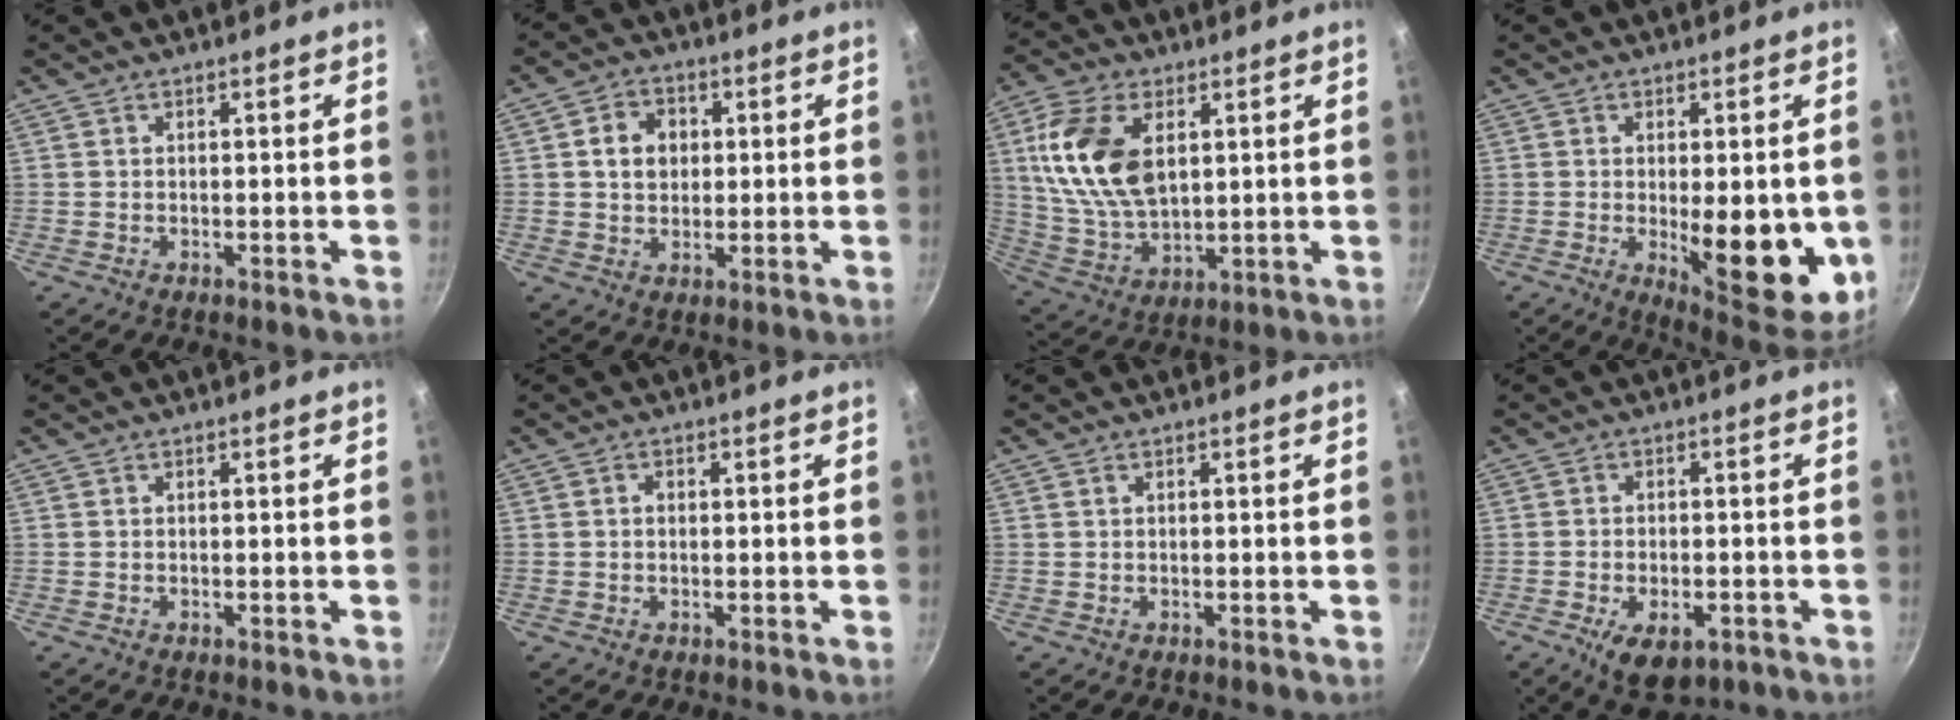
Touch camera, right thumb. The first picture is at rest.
{"total": 6.7, "force": [1.2, 5.6, 3.6], "torque": [-0.033, 0.008, 0.013]}
{"total": 16.5, "force": [4.3, 9.8, 12.6], "torque": [-0.229, -0.011, 0.092]}
{"total": 15.9, "force": [-1.9, 6.3, 14.5], "torque": [-0.155, -0.019, -0.013]}
{"total": 0.0}
{"total": 1.0, "force": [0.1, 0.8, 0.6], "torque": [-0.008, 0.004, 0.000]}
{"total": 0.0}
{"total": 7.9, "force": [-3.4, 4.3, 5.7], "torque": [-0.080, 0.010, -0.042]}